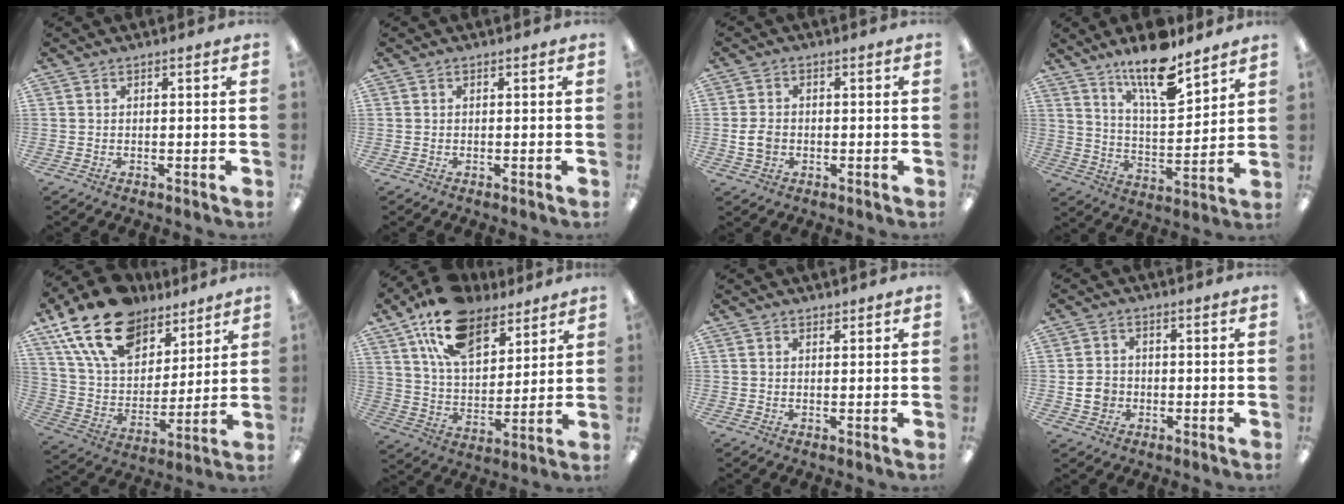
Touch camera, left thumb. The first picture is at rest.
{"total": 0.0}
{"total": 4.5, "force": [-0.6, 3.5, 2.8], "torque": [-0.054, 0.006, -0.011]}
{"total": 14.8, "force": [11.5, 4.1, 8.3], "torque": [-0.136, -0.073, 0.195]}
{"total": 20.6, "force": [13.8, 11.6, 10.0], "torque": [-0.201, -0.065, 0.257]}
{"total": 17.7, "force": [12.0, 9.2, 9.2], "torque": [-0.171, -0.051, 0.218]}
{"total": 0.9, "force": [0.8, 0.4, 0.1], "torque": [0.006, -0.004, 0.013]}
{"total": 5.1, "force": [-1.1, 4.3, 2.5], "torque": [-0.049, 0.007, -0.019]}